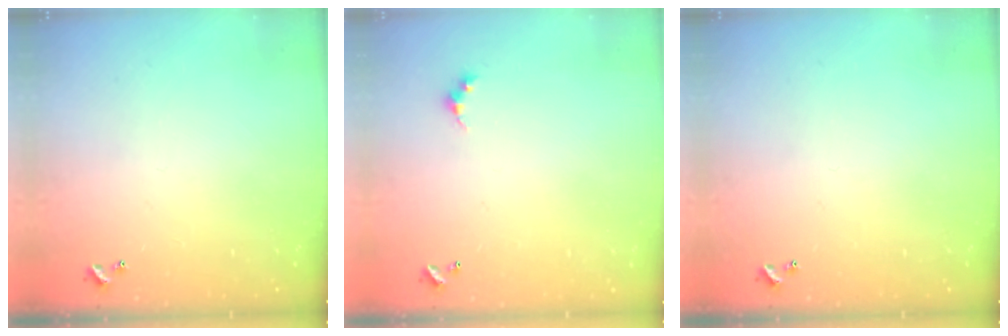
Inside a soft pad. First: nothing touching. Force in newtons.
{"total": 2.6, "press": 2.5, "slide": 0.6}
{"total": 0.0}